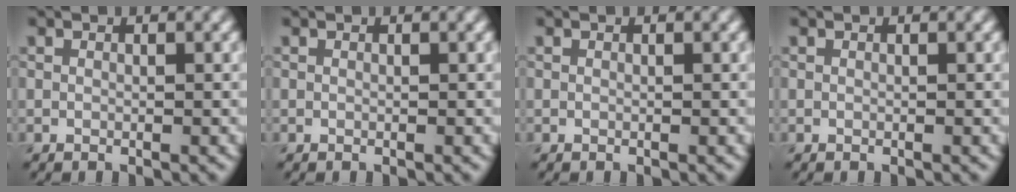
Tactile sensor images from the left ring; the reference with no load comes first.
{"total": 0.0}
{"total": 0.0}
{"total": 0.0}